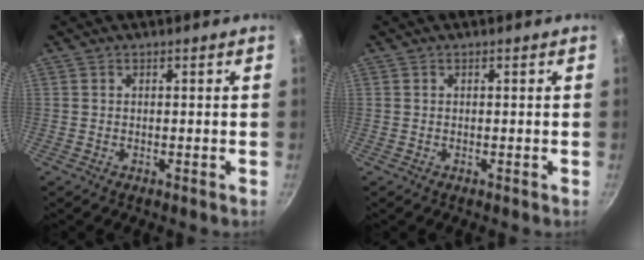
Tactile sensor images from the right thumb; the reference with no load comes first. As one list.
[{"total": 0.0}]